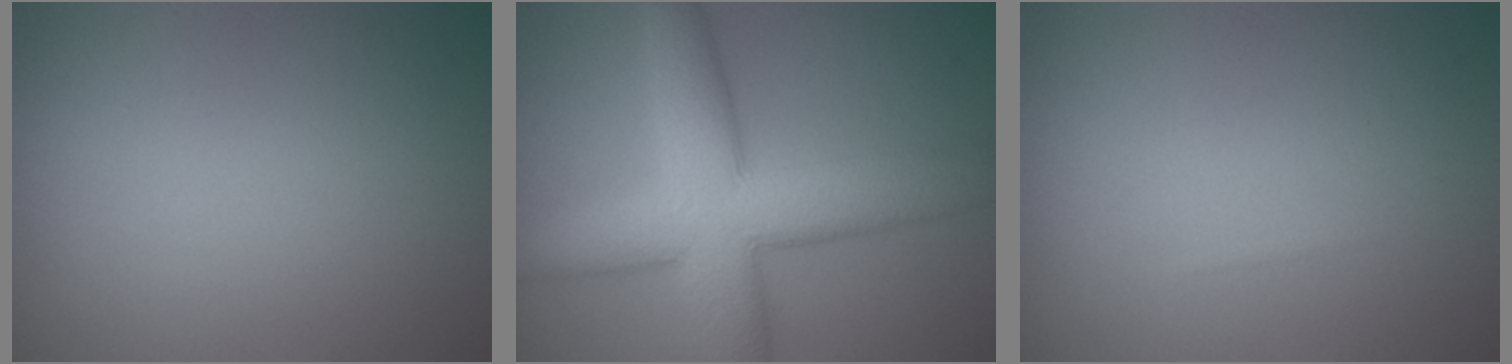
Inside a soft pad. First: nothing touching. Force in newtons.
{"total": 9.9, "press": 9.9, "slide": 0.3}
{"total": 0.0}